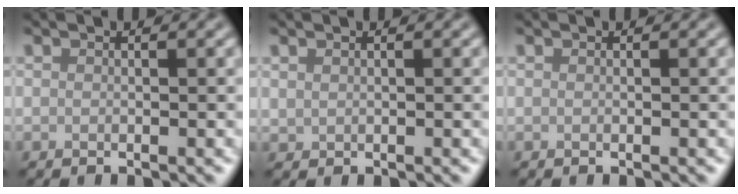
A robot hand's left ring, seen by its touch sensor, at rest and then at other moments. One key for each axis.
{"total": 0.5, "fx": 0.4, "fy": 0.3, "fz": 0.1, "tx": -0.002, "ty": -0.001, "tz": 0.012}
{"total": 0.0}